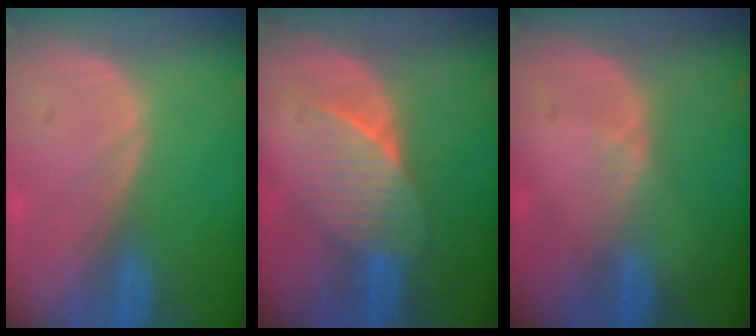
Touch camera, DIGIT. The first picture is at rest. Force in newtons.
{"total": 6.6, "press": 6.1, "slide": 2.5}
{"total": 1.8, "press": 1.2, "slide": 1.3}